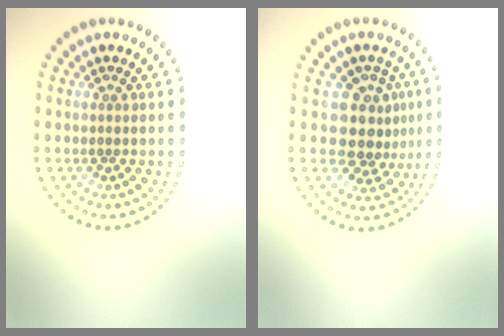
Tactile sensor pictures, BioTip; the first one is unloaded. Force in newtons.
{"total": 4.0, "press": 3.5, "slide": 2.1}